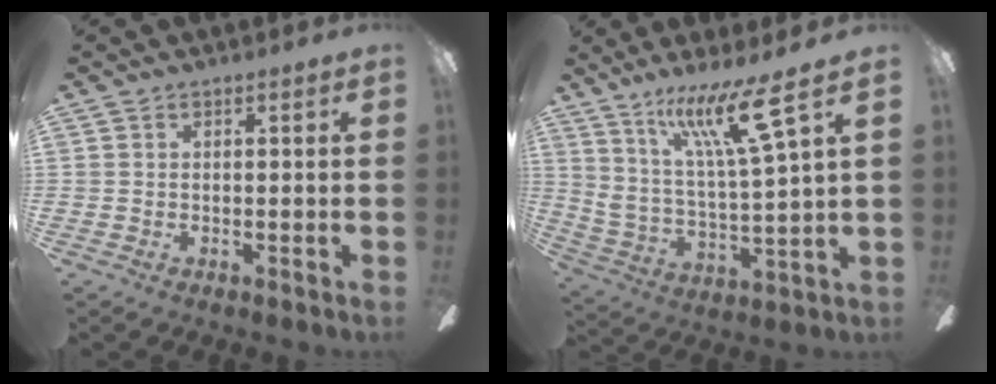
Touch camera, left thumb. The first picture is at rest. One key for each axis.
{"total": 15.9, "fx": 10.6, "fy": 1.8, "fz": 11.7, "tx": -0.223, "ty": -0.052, "tz": 0.169}